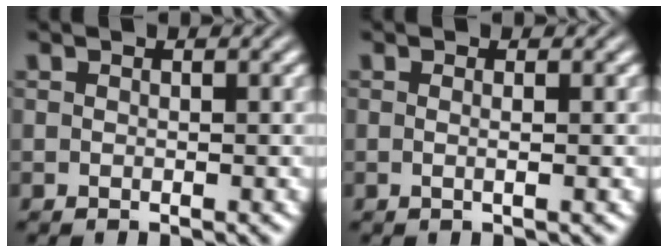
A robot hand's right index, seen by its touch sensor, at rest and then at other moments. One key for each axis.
{"total": 1.2, "fx": -0.3, "fy": -0.7, "fz": 0.9, "tx": -0.020, "ty": -0.007, "tz": -0.002}